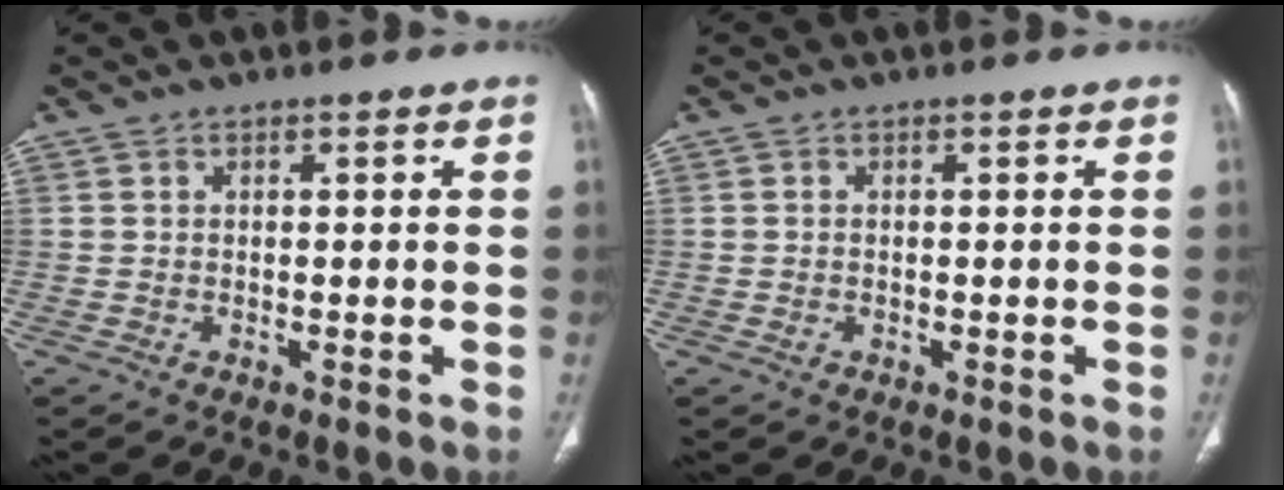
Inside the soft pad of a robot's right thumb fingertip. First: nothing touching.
{"total": 0.6, "force": [-0.2, 0.5, 0.3], "torque": [-0.010, 0.003, -0.002]}